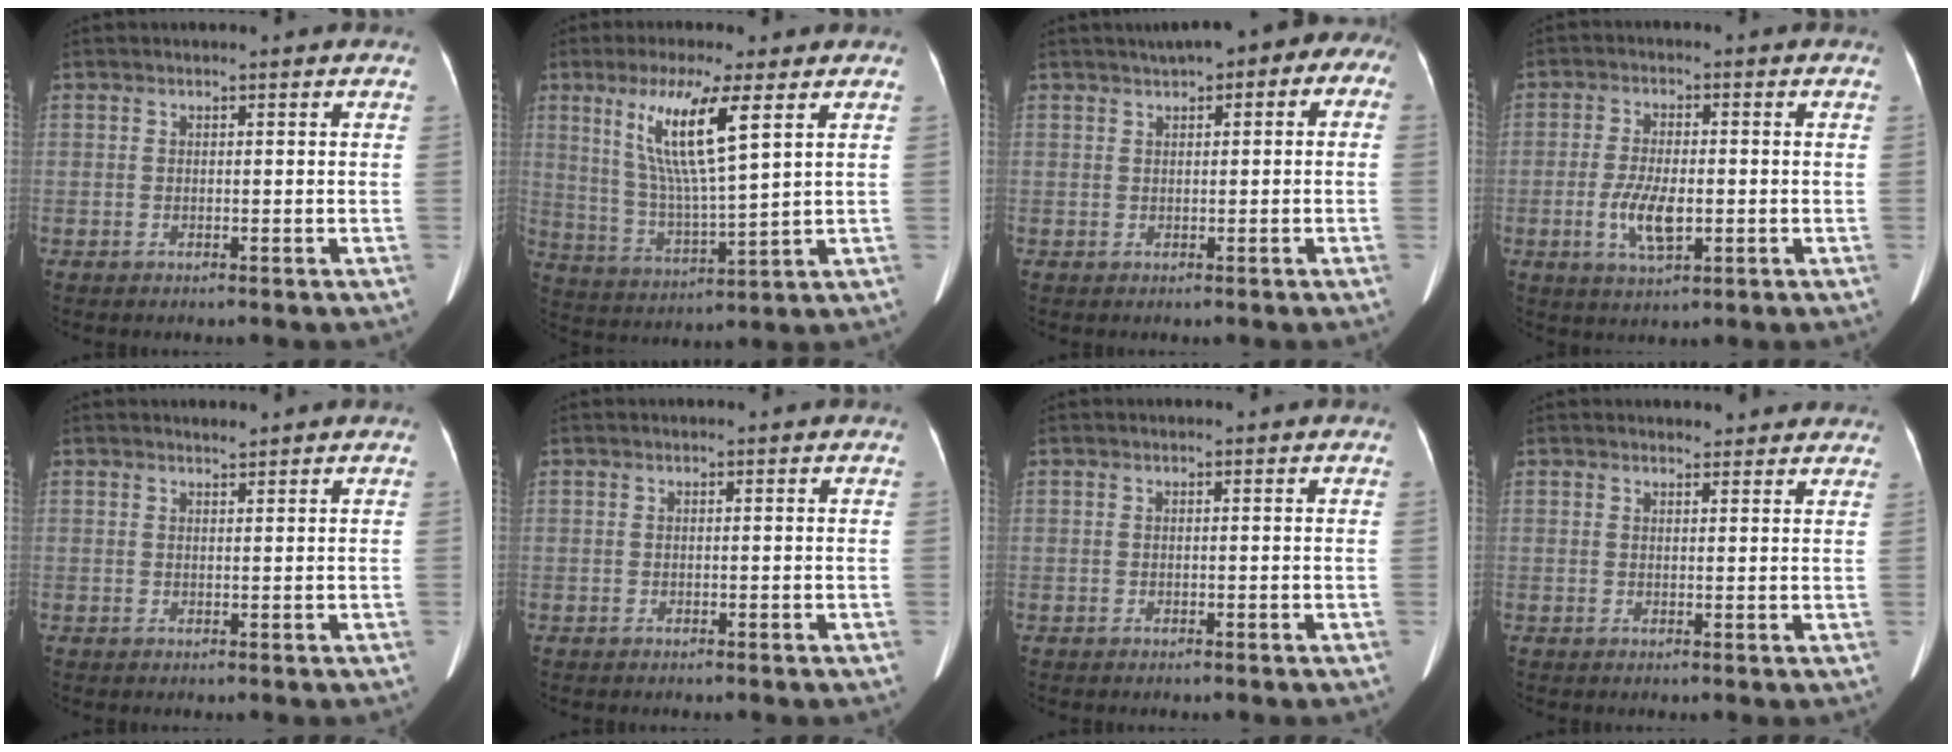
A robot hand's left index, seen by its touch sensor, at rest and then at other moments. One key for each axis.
{"total": 11.6, "fx": 5.0, "fy": 0.7, "fz": 10.4, "tx": -0.214, "ty": -0.004, "tz": 0.097}
{"total": 8.5, "fx": 4.2, "fy": 4.0, "fz": 6.3, "tx": -0.066, "ty": 0.043, "tz": 0.048}
{"total": 6.2, "fx": -1.5, "fy": 2.2, "fz": 5.6, "tx": -0.116, "ty": -0.004, "tz": -0.024}
{"total": 0.9, "fx": 0.9, "fy": 0.0, "fz": 0.1, "tx": -0.009, "ty": -0.002, "tz": 0.017}
{"total": 0.0}
{"total": 0.0}
{"total": 4.6, "fx": 4.3, "fy": 1.4, "fz": 0.8, "tx": -0.002, "ty": 0.006, "tz": 0.040}